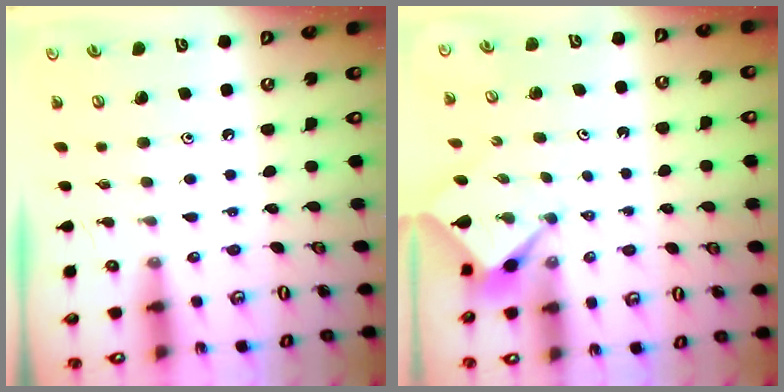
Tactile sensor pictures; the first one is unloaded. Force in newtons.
{"total": 2.6, "press": 2.6, "slide": 0.2}